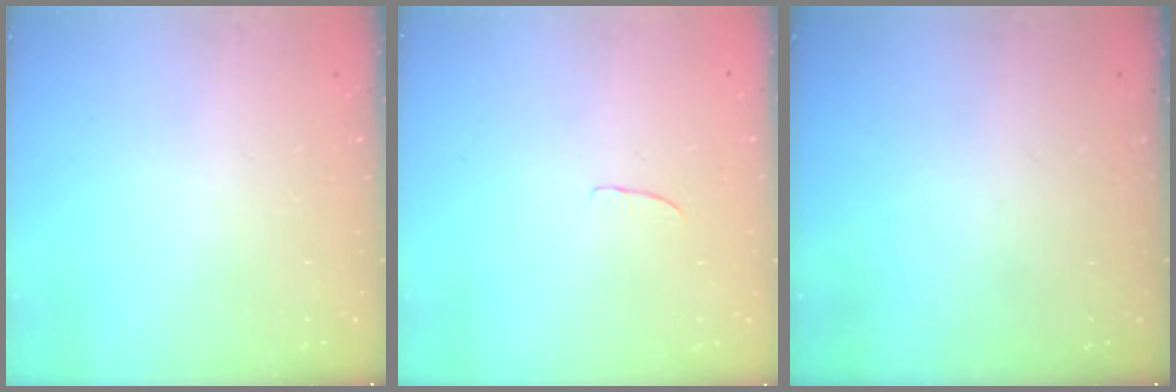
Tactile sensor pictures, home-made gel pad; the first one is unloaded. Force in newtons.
{"total": 3.7, "press": 3.7, "slide": 0.3}
{"total": 0.0}